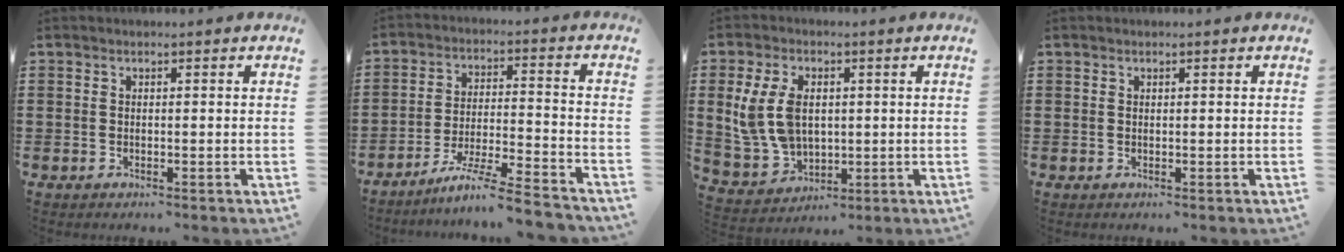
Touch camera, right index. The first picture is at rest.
{"total": 8.1, "force": [-6.9, -0.2, 4.2], "torque": [-0.084, -0.006, -0.136]}
{"total": 10.1, "force": [1.7, 6.8, 7.2], "torque": [-0.182, 0.011, 0.028]}
{"total": 0.0}